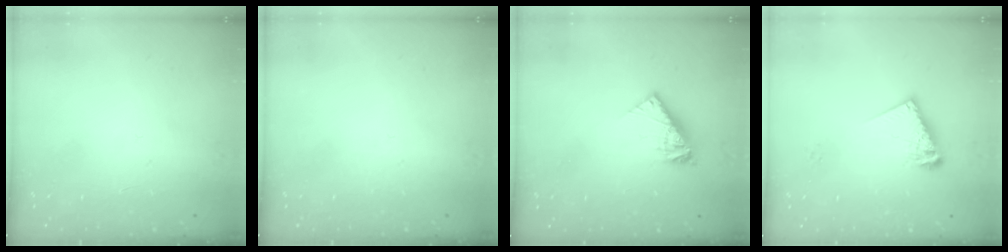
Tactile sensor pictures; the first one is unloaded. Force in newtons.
{"total": 0.0}
{"total": 8.6, "press": 8.6, "slide": 0.6}
{"total": 9.4, "press": 9.4, "slide": 0.4}